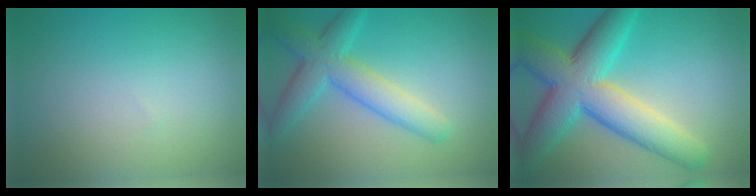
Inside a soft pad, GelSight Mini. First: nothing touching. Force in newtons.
{"total": 5.2, "press": 5.2, "slide": 0.1}
{"total": 9.7, "press": 9.7, "slide": 0.4}